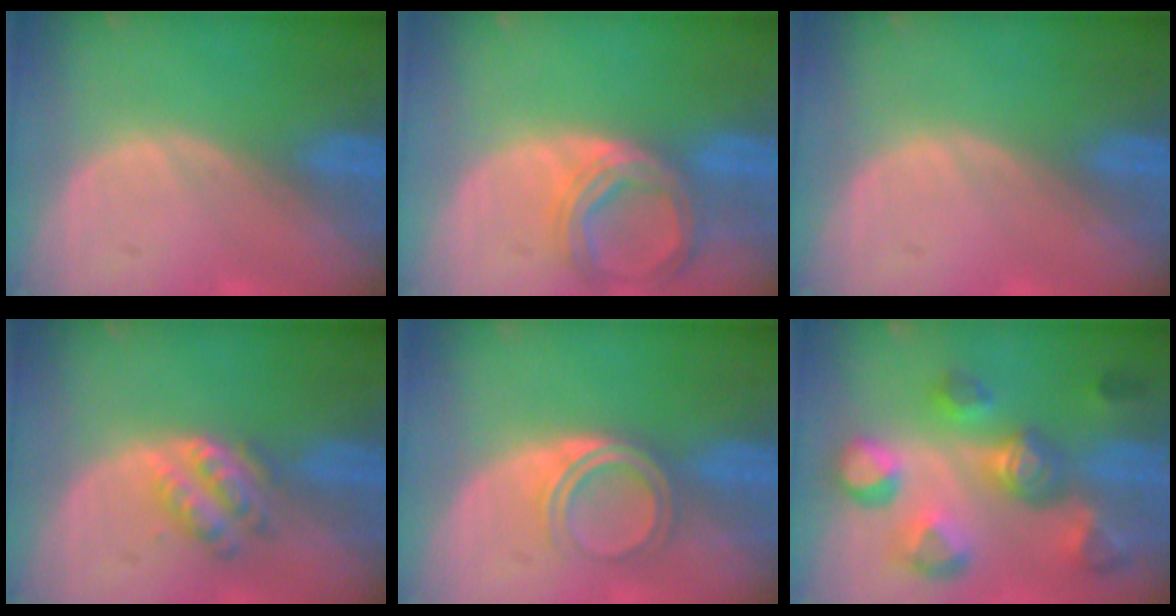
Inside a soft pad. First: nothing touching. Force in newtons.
{"total": 6.9, "press": 6.3, "slide": 2.6}
{"total": 0.0}
{"total": 4.7, "press": 4.6, "slide": 1.2}
{"total": 5.0, "press": 4.2, "slide": 2.6}
{"total": 10.9, "press": 10.0, "slide": 4.4}